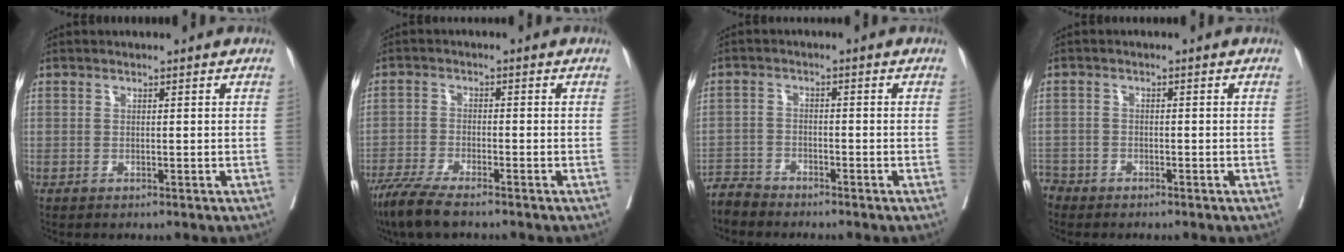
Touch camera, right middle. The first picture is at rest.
{"total": 6.8, "force": [-5.4, 0.8, 4.1], "torque": [-0.075, -0.019, -0.099]}
{"total": 3.2, "force": [-3.2, 0.4, -0.6], "torque": [0.016, -0.010, -0.062]}
{"total": 2.9, "force": [-2.5, 1.4, -0.7], "torque": [0.007, 0.003, -0.054]}